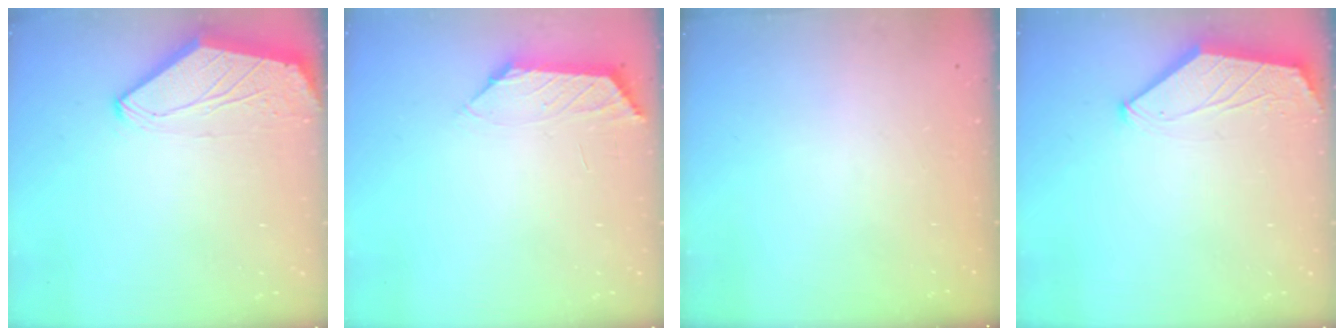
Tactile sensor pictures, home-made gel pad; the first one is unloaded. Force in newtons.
{"total": 1.4, "press": 1.3, "slide": 0.4}
{"total": 0.0}
{"total": 1.6, "press": 1.6, "slide": 0.3}